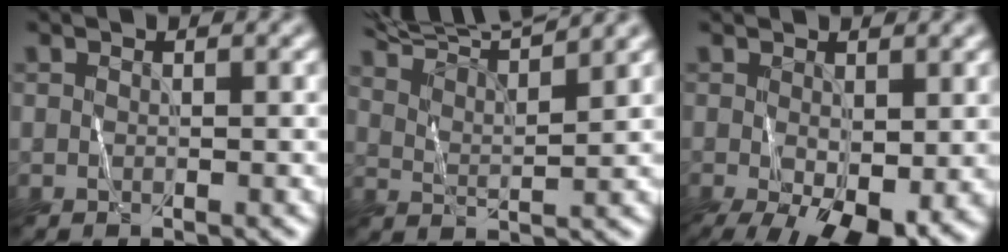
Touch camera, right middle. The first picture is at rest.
{"total": 8.8, "force": [7.9, 1.3, 3.8], "torque": [-0.069, 0.025, 0.094]}
{"total": 8.5, "force": [-2.9, 3.8, 7.0], "torque": [-0.128, -0.014, -0.033]}